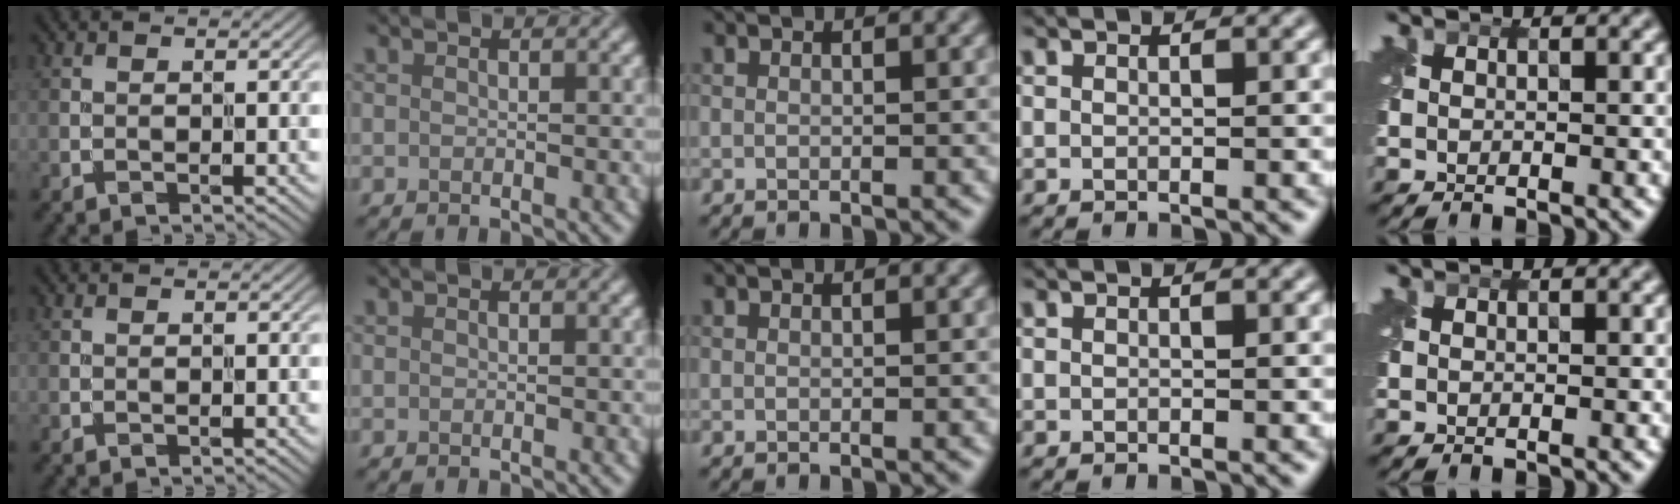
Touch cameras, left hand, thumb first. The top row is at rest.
{}